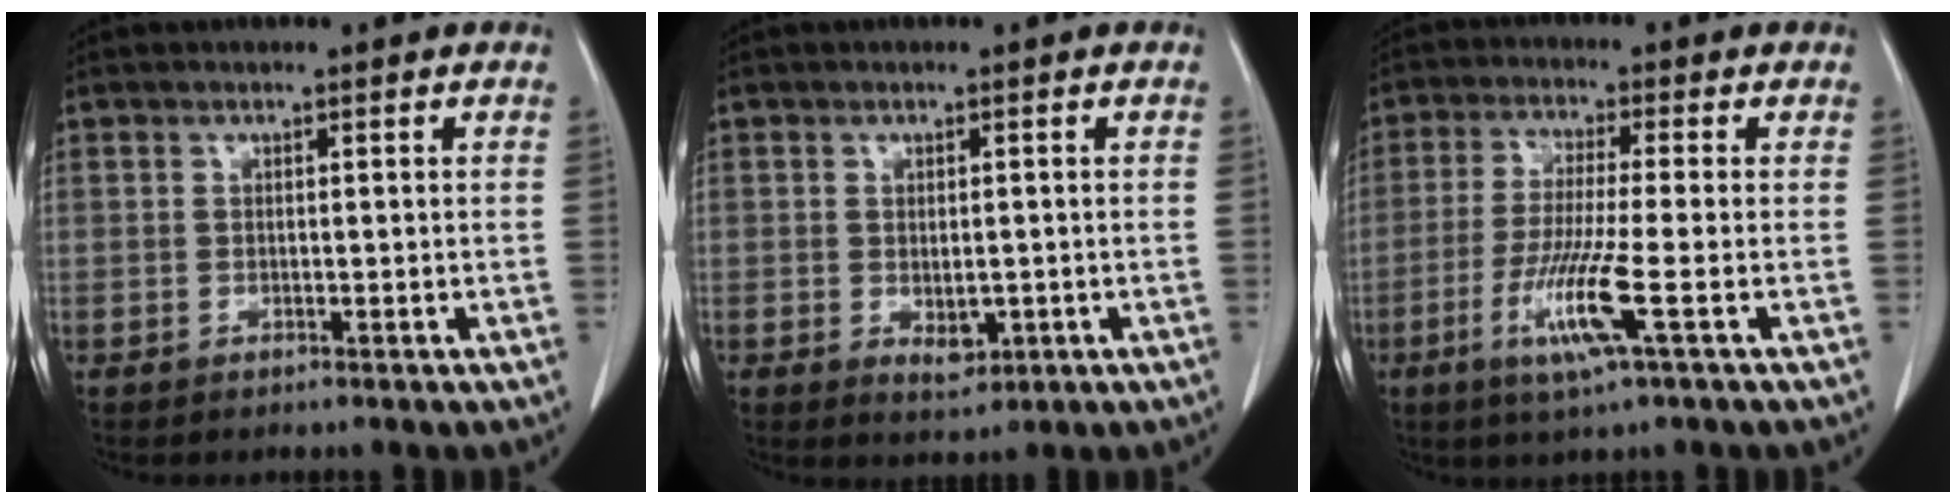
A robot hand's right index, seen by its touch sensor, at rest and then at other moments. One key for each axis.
{"total": 3.0, "fx": -0.6, "fy": 1.8, "fz": 2.4, "tx": -0.035, "ty": -0.006, "tz": 0.002}
{"total": 8.9, "fx": -3.3, "fy": -0.7, "fz": 8.2, "tx": -0.167, "ty": -0.025, "tz": -0.068}